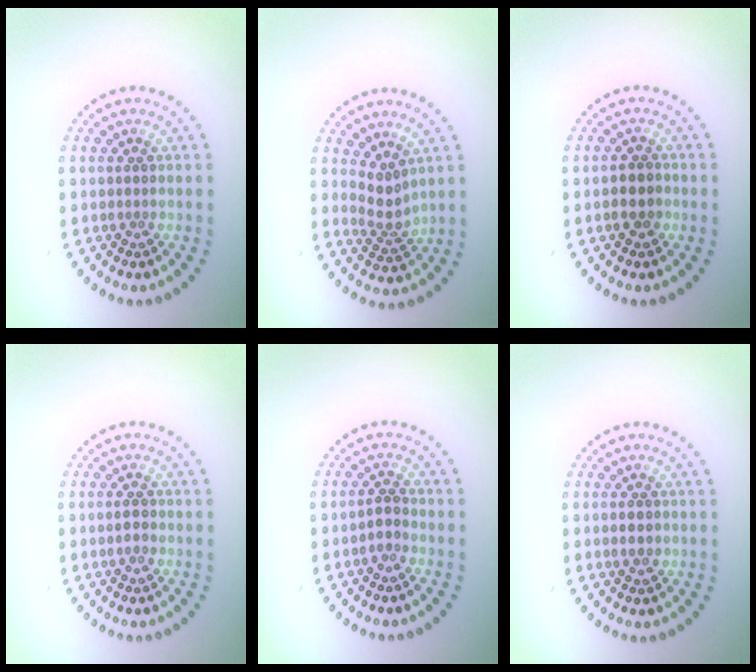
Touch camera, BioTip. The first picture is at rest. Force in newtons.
{"total": 2.2, "press": 1.6, "slide": 1.6}
{"total": 1.9, "press": 1.8, "slide": 0.6}
{"total": 0.9, "press": 0.9, "slide": 0.1}
{"total": 1.3, "press": 0.9, "slide": 0.8}
{"total": 1.1, "press": 1.1, "slide": 0.1}